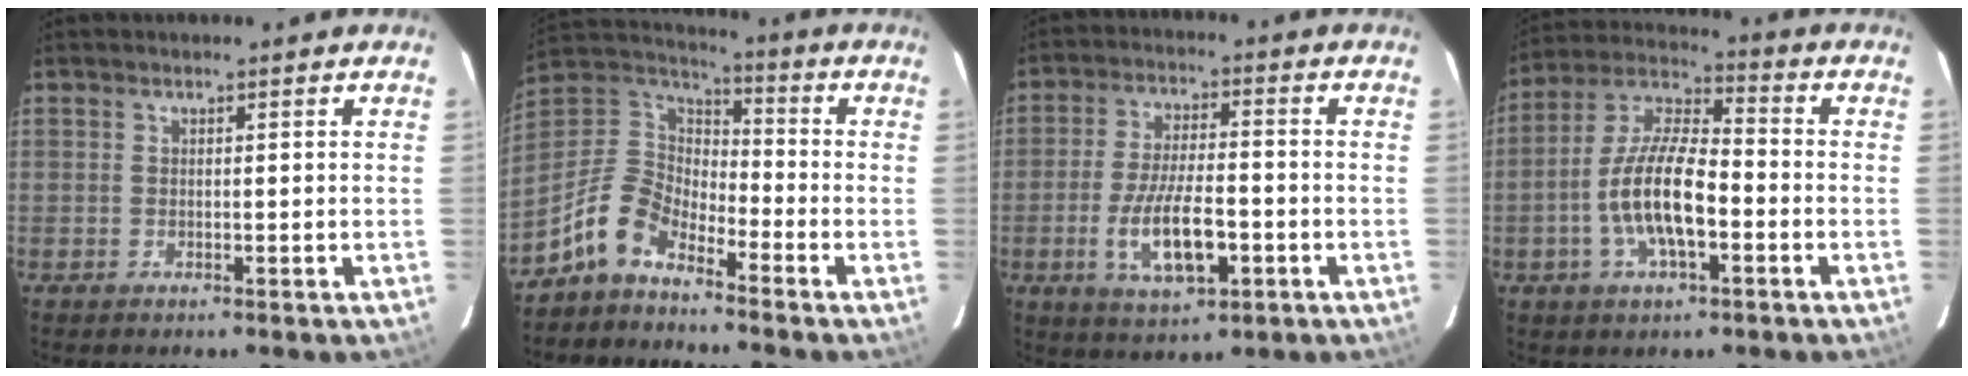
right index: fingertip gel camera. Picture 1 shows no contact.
{"total": 10.3, "force": [-7.2, 5.1, 5.3], "torque": [-0.121, 0.026, -0.155]}
{"total": 11.6, "force": [-3.7, 4.0, 10.2], "torque": [-0.202, -0.012, -0.061]}
{"total": 13.3, "force": [-3.7, 4.7, 11.9], "torque": [-0.242, 0.004, -0.073]}